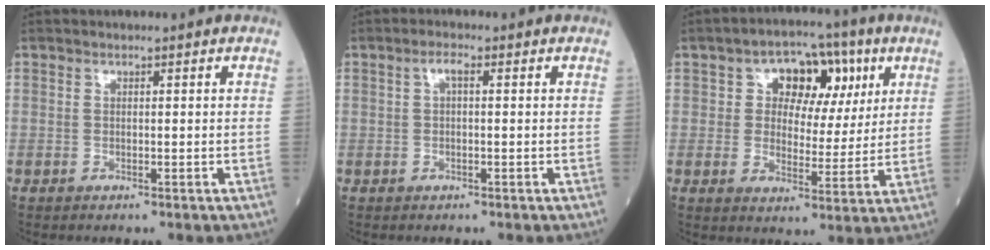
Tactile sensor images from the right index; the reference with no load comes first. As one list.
[{"total": 1.7, "force": [0.3, 0.4, 1.6], "torque": [-0.031, 0.005, 0.006]}, {"total": 10.0, "force": [3.7, 6.4, 6.7], "torque": [-0.084, 0.028, 0.057]}]